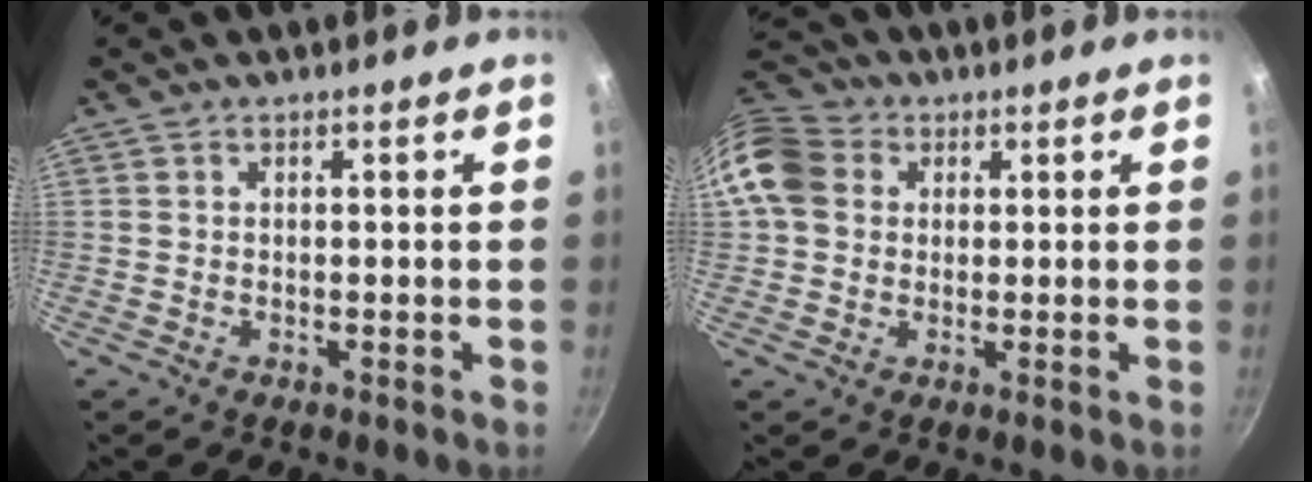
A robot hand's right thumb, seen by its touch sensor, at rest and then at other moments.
{"total": 11.7, "force": [2.2, 9.9, 5.9], "torque": [-0.107, 0.022, 0.024]}